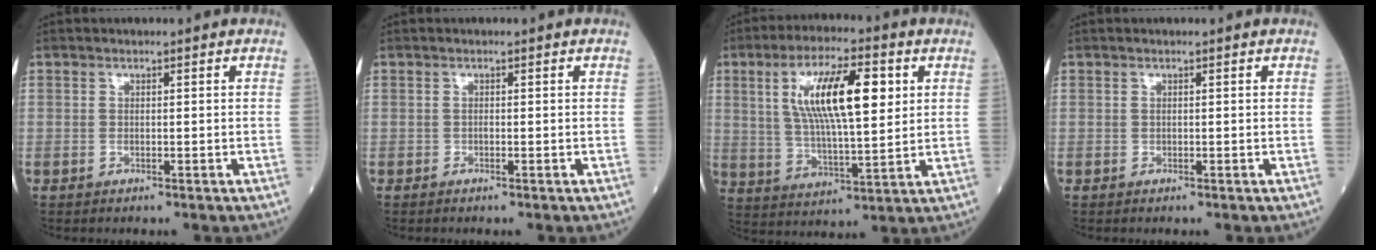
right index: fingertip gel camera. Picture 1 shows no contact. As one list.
[{"total": 0.0}, {"total": 14.4, "force": [4.1, 3.4, 13.4], "torque": [-0.251, 0.013, 0.074]}, {"total": 0.0}]